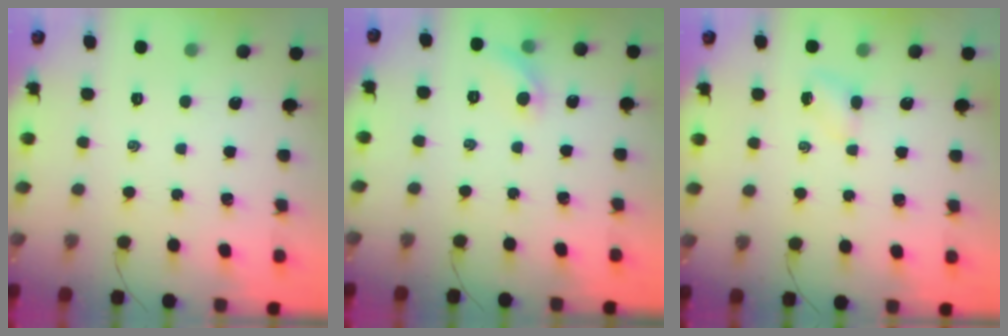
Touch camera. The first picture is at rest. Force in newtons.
{"total": 6.3, "press": 6.2, "slide": 1.2}
{"total": 2.8, "press": 2.6, "slide": 1.0}